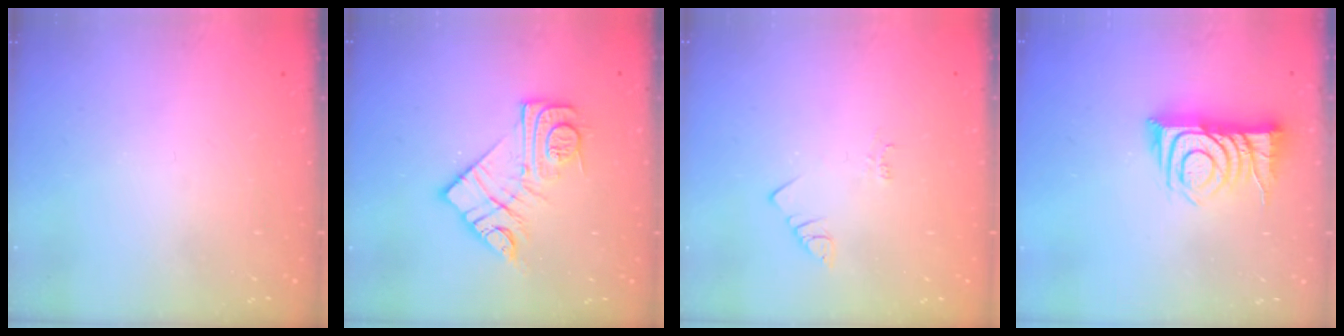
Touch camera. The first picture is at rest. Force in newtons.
{"total": 13.6, "press": 13.6, "slide": 0.9}
{"total": 1.4, "press": 1.4, "slide": 0.3}
{"total": 11.9, "press": 11.9, "slide": 0.6}